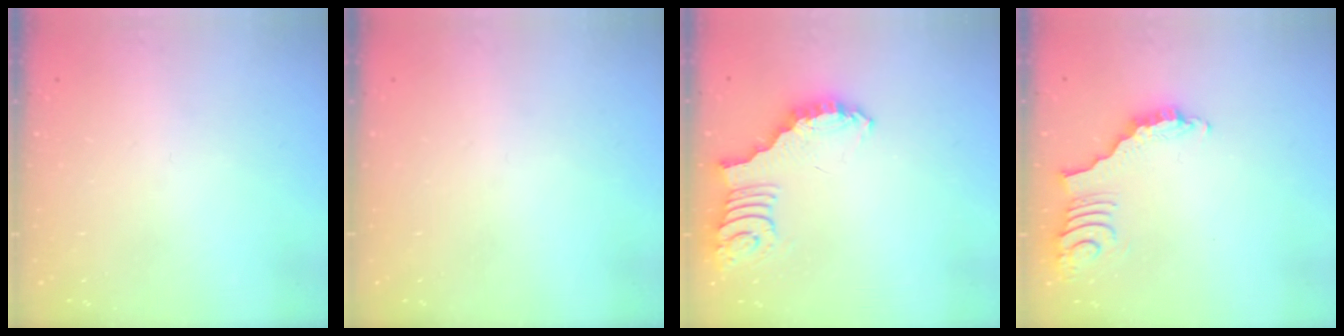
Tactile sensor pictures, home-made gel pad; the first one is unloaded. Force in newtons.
{"total": 0.0}
{"total": 2.7, "press": 2.7, "slide": 0.5}
{"total": 3.7, "press": 3.6, "slide": 0.7}